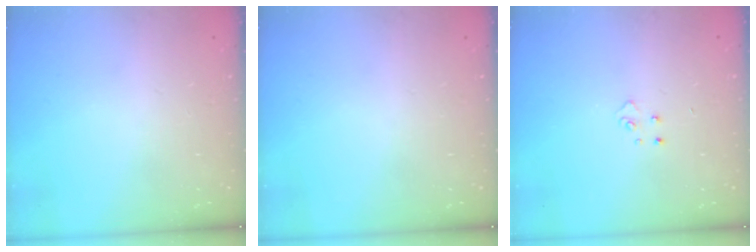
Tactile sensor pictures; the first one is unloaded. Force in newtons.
{"total": 0.0}
{"total": 3.3, "press": 3.3, "slide": 0.4}